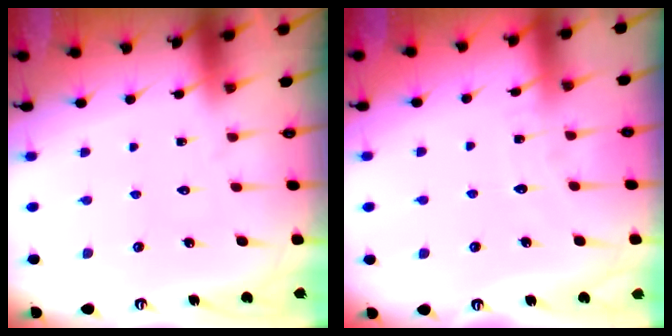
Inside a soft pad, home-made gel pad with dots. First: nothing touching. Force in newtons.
{"total": 4.3, "press": 4.2, "slide": 0.6}